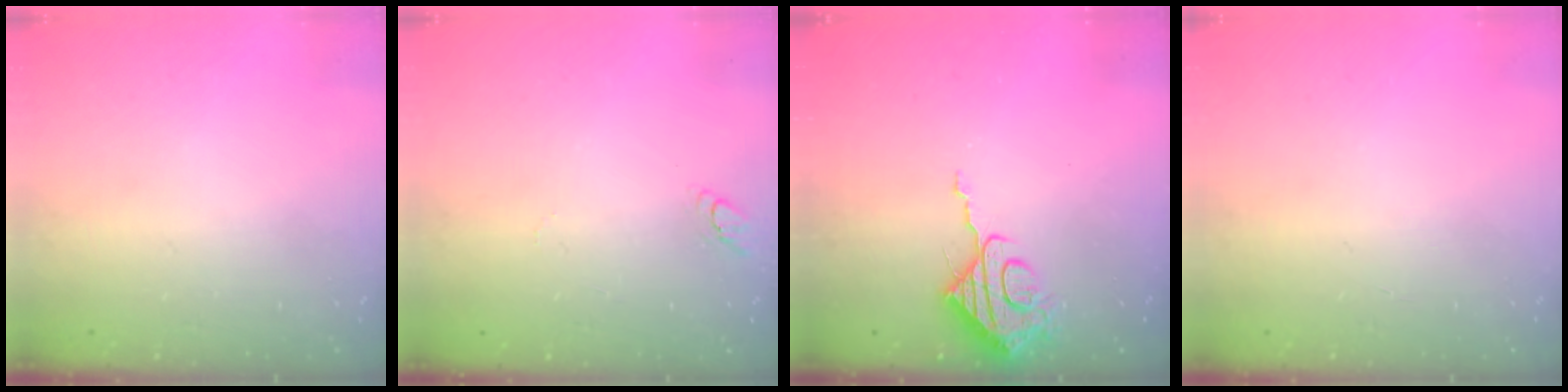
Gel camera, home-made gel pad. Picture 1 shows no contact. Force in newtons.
{"total": 3.6, "press": 3.6, "slide": 0.3}
{"total": 9.3, "press": 9.3, "slide": 0.8}
{"total": 2.3, "press": 2.3, "slide": 0.2}